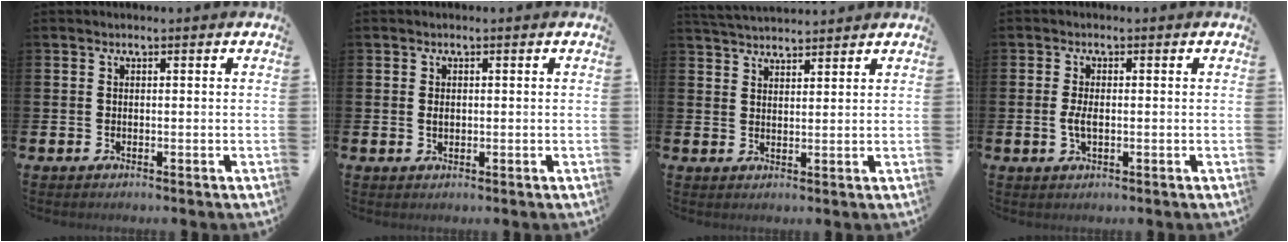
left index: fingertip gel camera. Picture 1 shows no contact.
{"total": 0.9, "force": [0.2, 0.7, 0.6], "torque": [0.000, 0.001, -0.001]}
{"total": 3.7, "force": [3.7, 0.4, 0.3], "torque": [-0.009, -0.019, 0.067]}
{"total": 2.5, "force": [-0.2, 1.1, 2.2], "torque": [-0.038, 0.001, -0.006]}